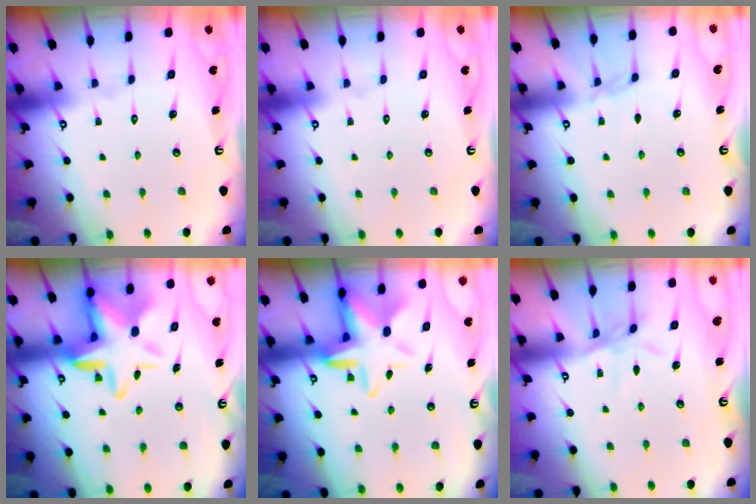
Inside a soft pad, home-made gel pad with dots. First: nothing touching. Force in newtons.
{"total": 0.0}
{"total": 3.1, "press": 3.1, "slide": 0.5}
{"total": 12.4, "press": 12.2, "slide": 2.5}
{"total": 10.3, "press": 10.0, "slide": 2.7}
{"total": 5.7, "press": 5.6, "slide": 0.7}